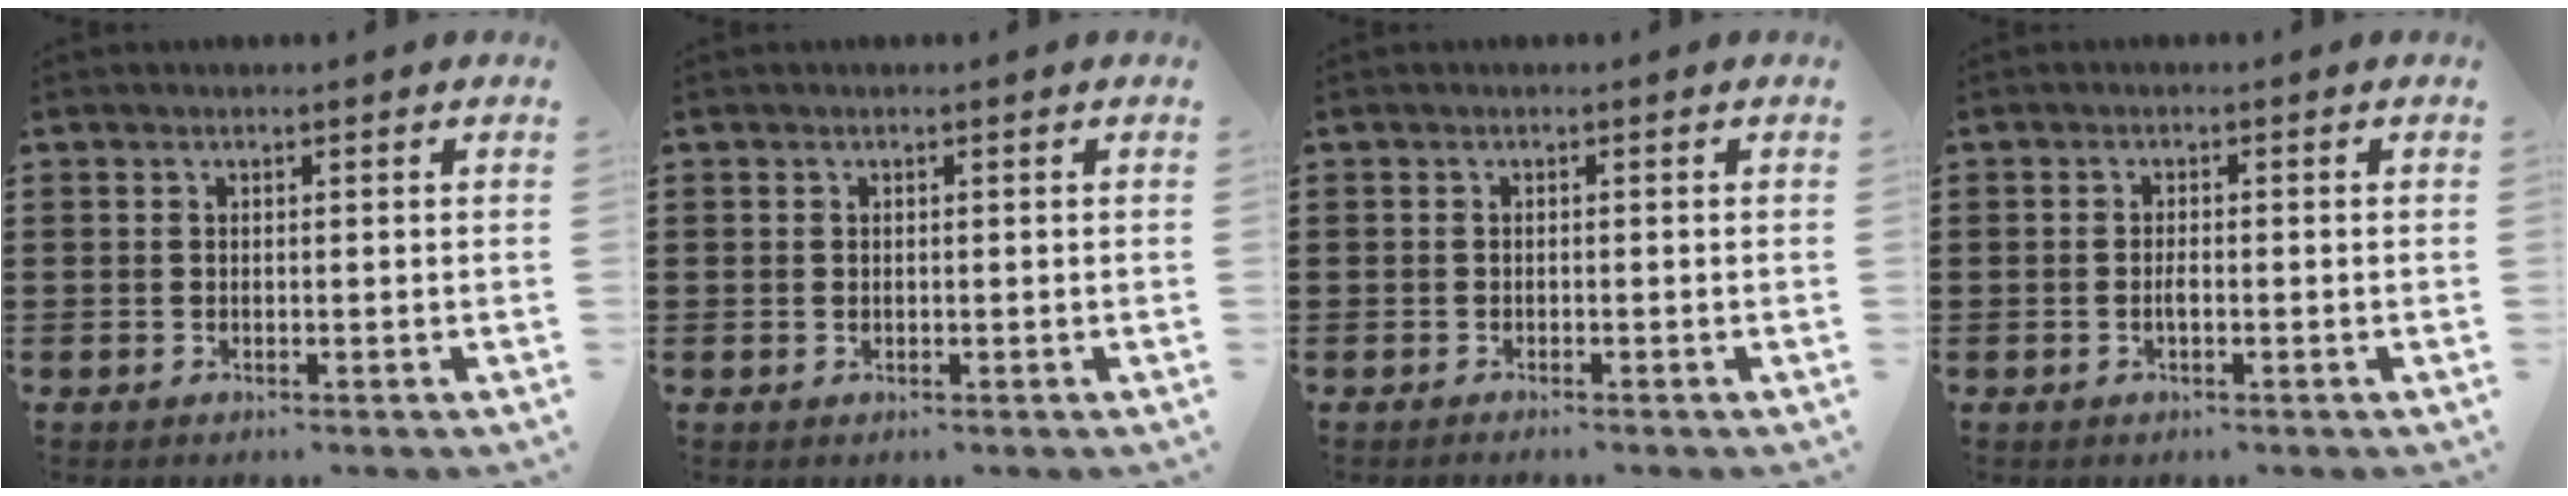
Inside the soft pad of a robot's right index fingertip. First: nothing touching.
{"total": 0.0}
{"total": 0.6, "force": [-0.6, -0.2, 0.1], "torque": [-0.005, -0.005, -0.010]}
{"total": 1.3, "force": [-0.4, 0.4, 1.2], "torque": [-0.024, 0.000, -0.006]}